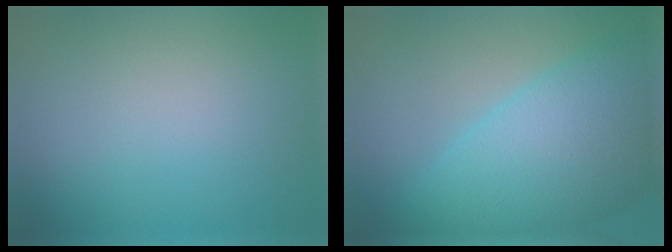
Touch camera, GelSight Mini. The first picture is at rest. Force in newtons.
{"total": 10.1, "press": 10.1, "slide": 0.3}